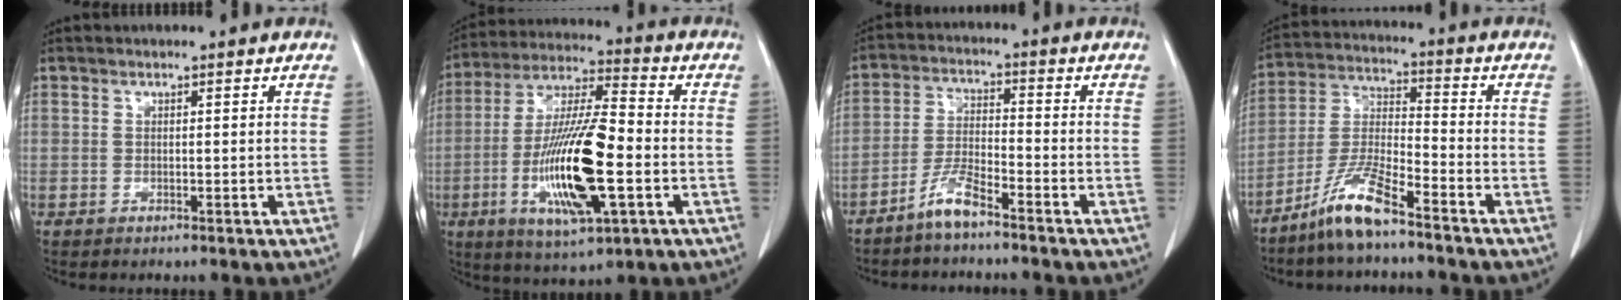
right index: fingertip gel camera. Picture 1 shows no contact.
{"total": 17.9, "force": [-4.3, 3.3, 17.0], "torque": [-0.342, -0.013, -0.074]}
{"total": 5.3, "force": [-4.2, 0.5, 3.2], "torque": [-0.071, -0.008, -0.085]}
{"total": 9.2, "force": [-6.9, 0.8, 6.1], "torque": [-0.136, -0.019, -0.139]}